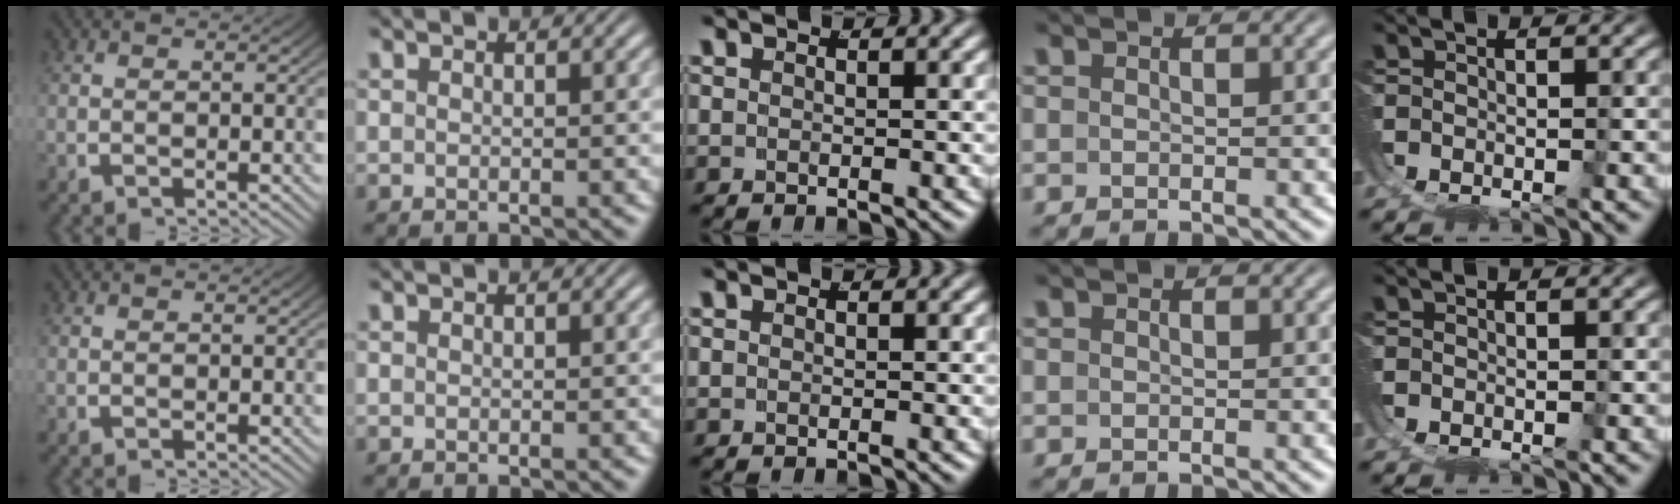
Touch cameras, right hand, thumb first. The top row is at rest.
{}